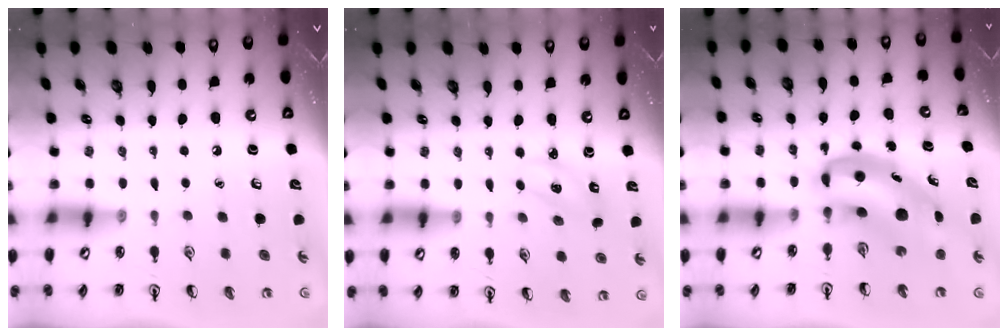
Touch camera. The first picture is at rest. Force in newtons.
{"total": 2.6, "press": 2.5, "slide": 0.6}
{"total": 9.5, "press": 9.0, "slide": 3.1}